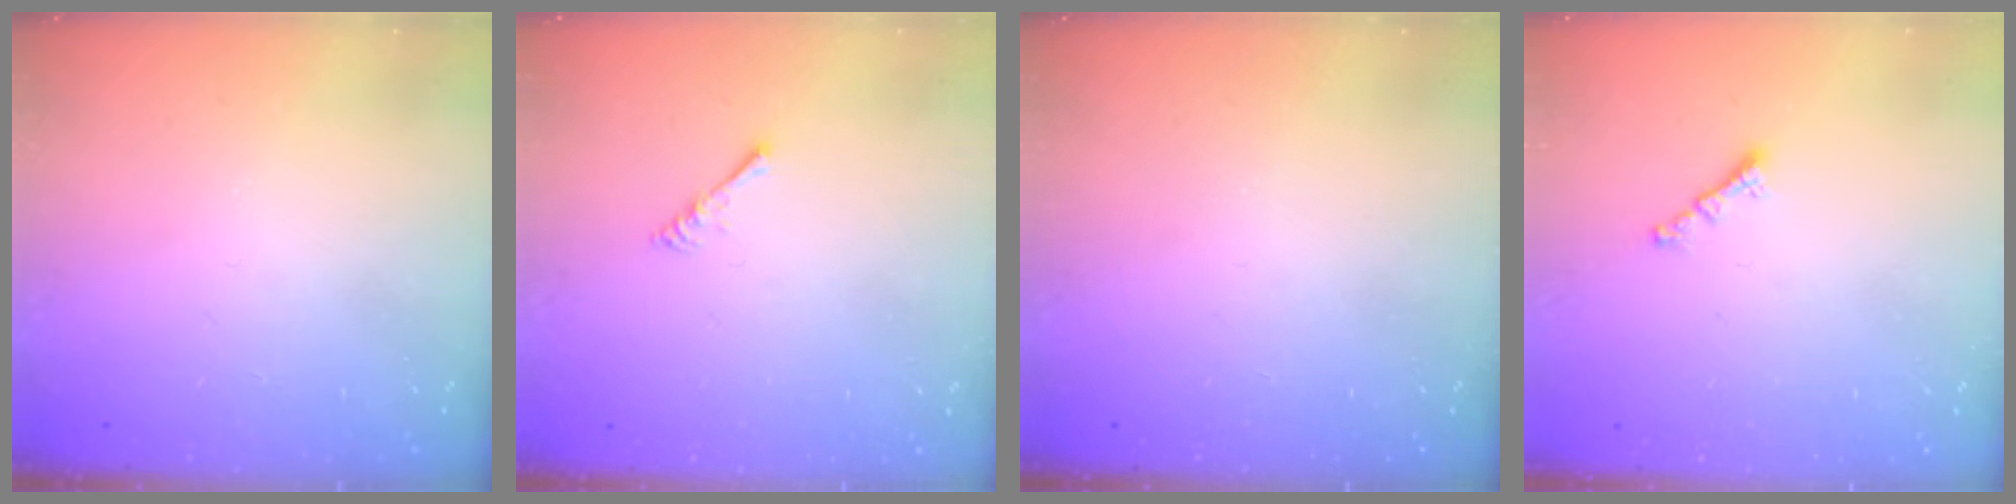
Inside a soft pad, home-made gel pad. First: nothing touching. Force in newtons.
{"total": 1.6, "press": 1.6, "slide": 0.4}
{"total": 0.0}
{"total": 0.6, "press": 0.5, "slide": 0.4}